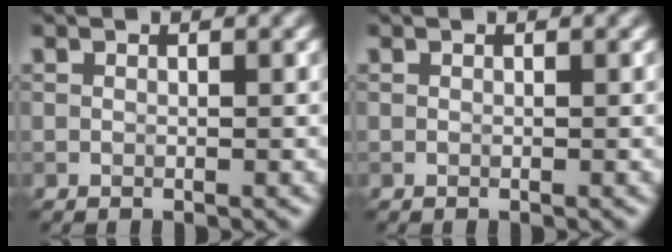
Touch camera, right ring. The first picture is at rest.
{"total": 0.0}